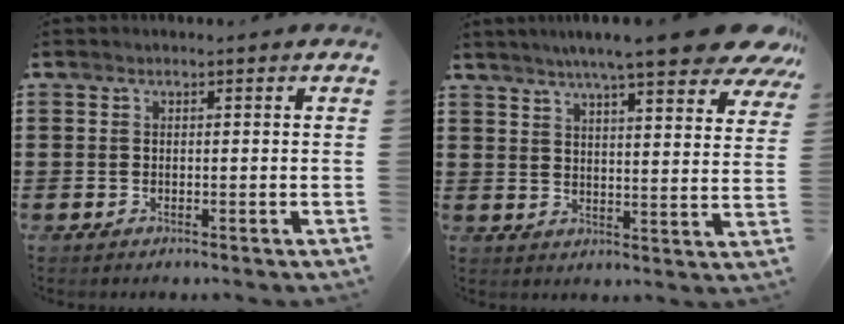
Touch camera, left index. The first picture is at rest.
{"total": 9.9, "force": [8.0, 0.7, 5.8], "torque": [-0.113, -0.033, 0.133]}